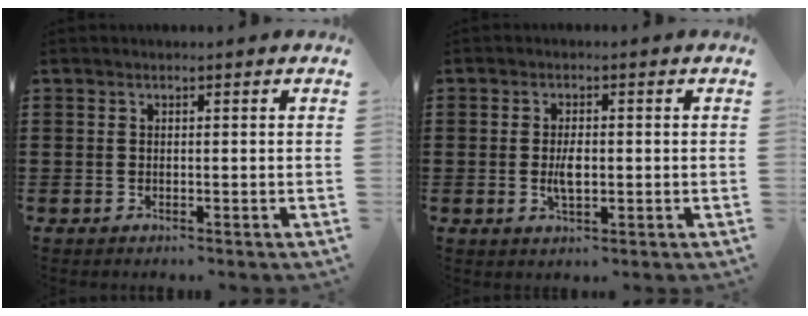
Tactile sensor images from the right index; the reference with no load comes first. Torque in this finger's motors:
{"motor_torque": [1.11, 1.03, 0.51, 0.11]}